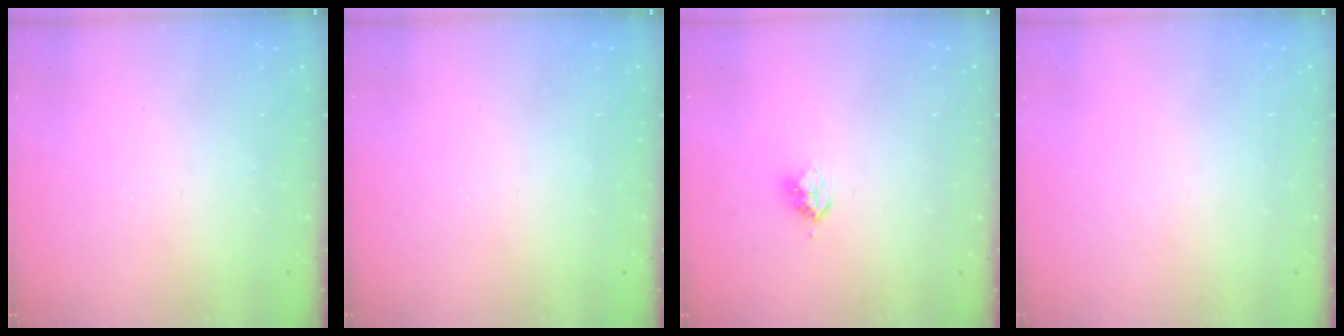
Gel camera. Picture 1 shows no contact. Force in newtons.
{"total": 0.0}
{"total": 3.0, "press": 2.9, "slide": 0.4}
{"total": 0.0}